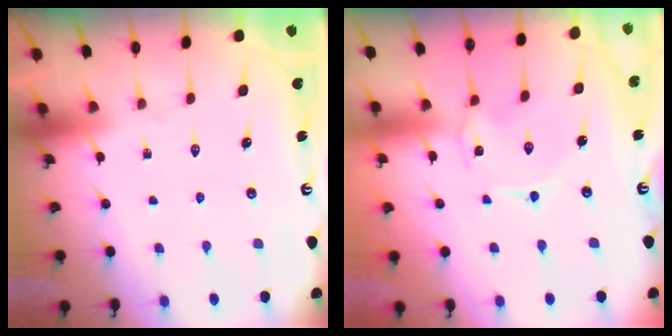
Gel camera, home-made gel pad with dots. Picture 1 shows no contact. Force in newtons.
{"total": 0.7, "press": 0.7, "slide": 0.1}